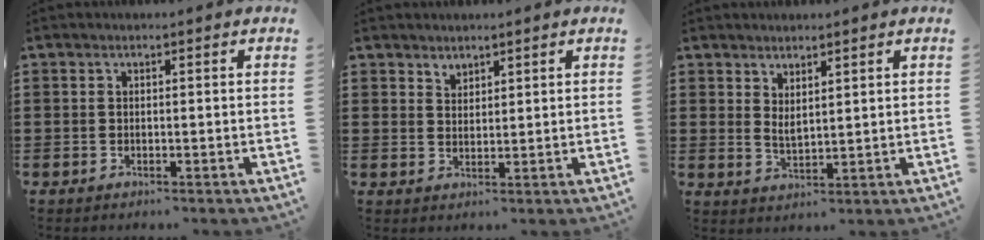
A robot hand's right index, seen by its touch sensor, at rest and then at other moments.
{"total": 2.0, "force": [1.8, 1.0, -0.1], "torque": [-0.003, 0.003, 0.035]}
{"total": 2.3, "force": [1.8, 0.7, 1.2], "torque": [-0.026, 0.001, 0.033]}